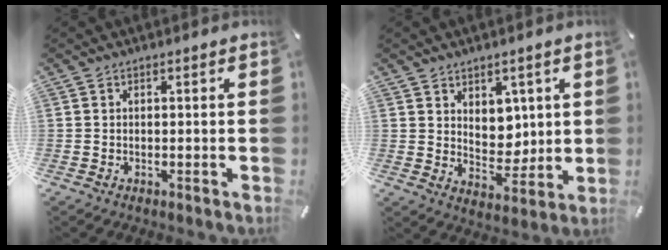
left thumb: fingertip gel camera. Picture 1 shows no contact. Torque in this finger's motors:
{"motor_torque": [1.41, 1.31, 0.63, -0.64, 0.07]}